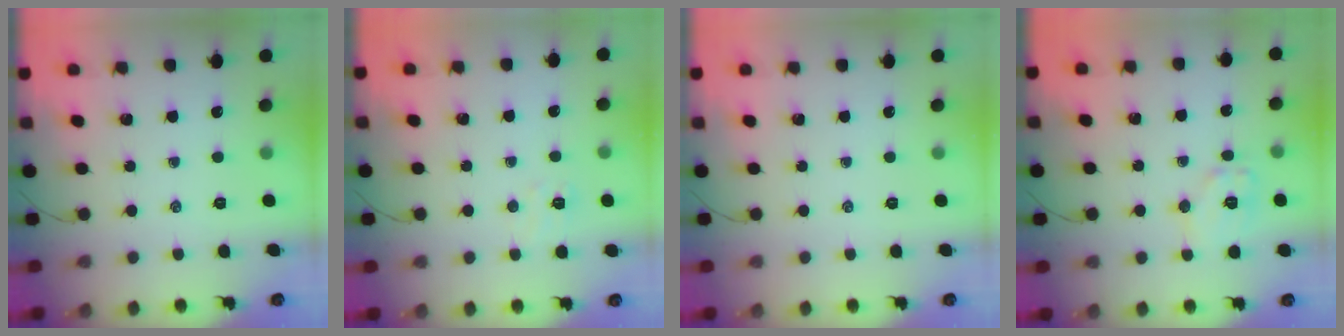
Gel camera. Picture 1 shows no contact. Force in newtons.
{"total": 6.0, "press": 5.7, "slide": 1.6}
{"total": 0.0}
{"total": 9.5, "press": 9.5, "slide": 0.4}